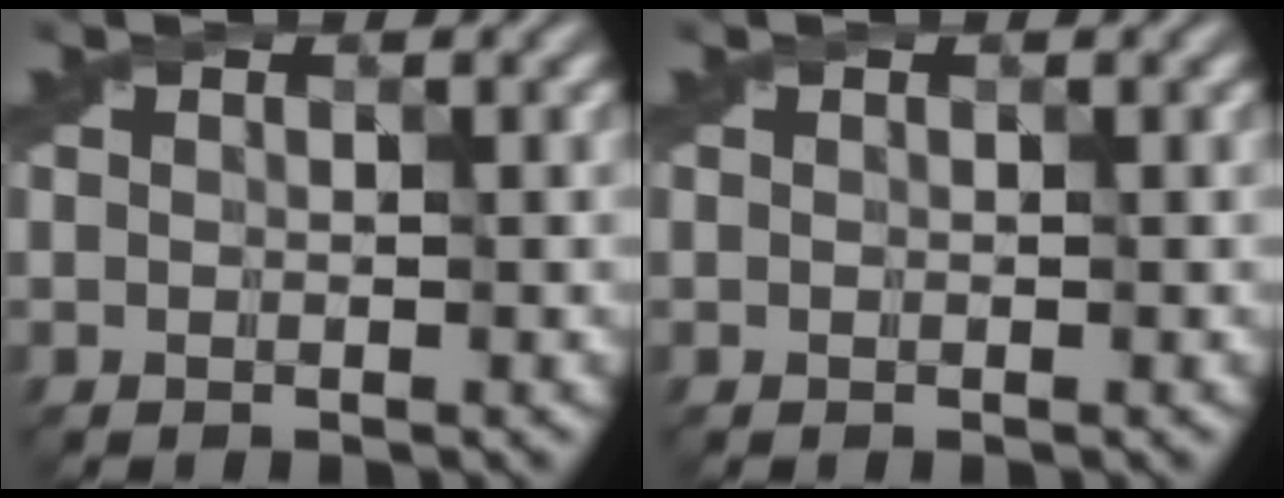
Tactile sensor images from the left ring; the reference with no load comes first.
{"total": 0.0}